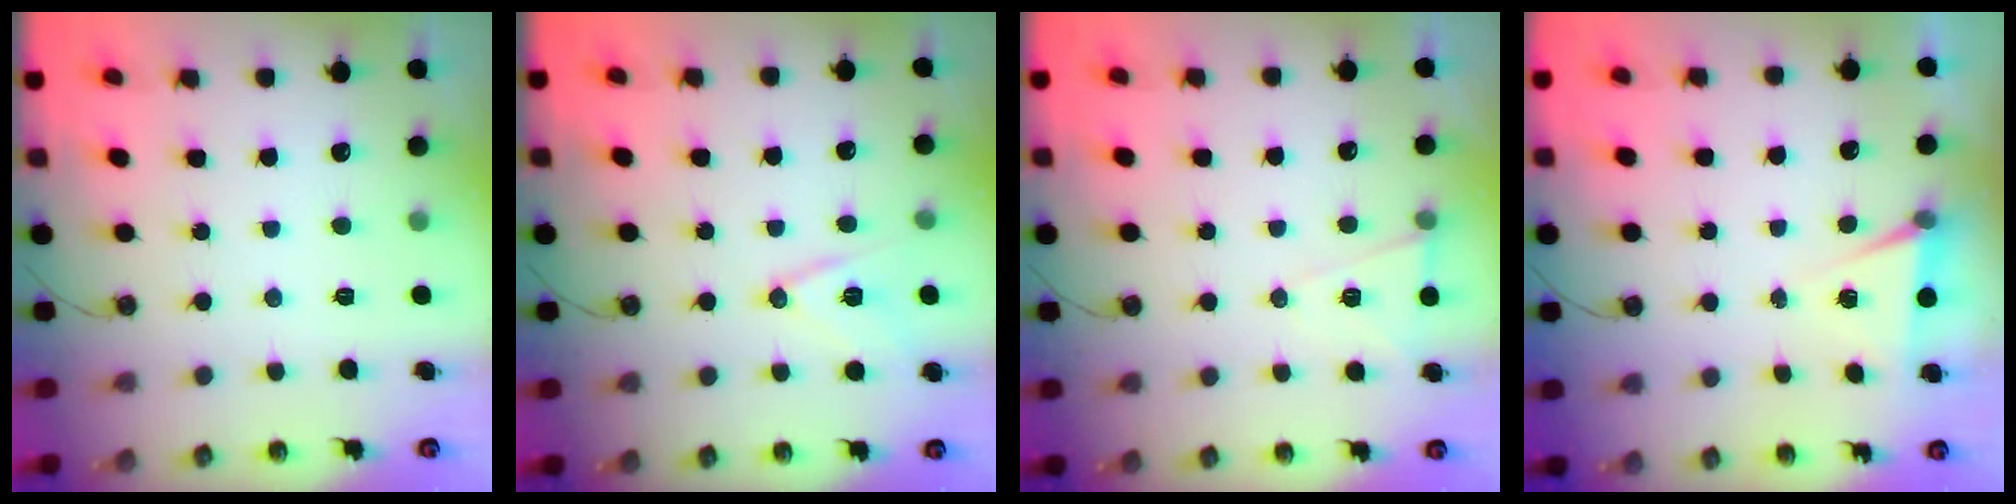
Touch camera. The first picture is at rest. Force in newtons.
{"total": 11.5, "press": 11.1, "slide": 3.3}
{"total": 6.9, "press": 5.3, "slide": 4.5}
{"total": 5.3, "press": 2.5, "slide": 4.6}